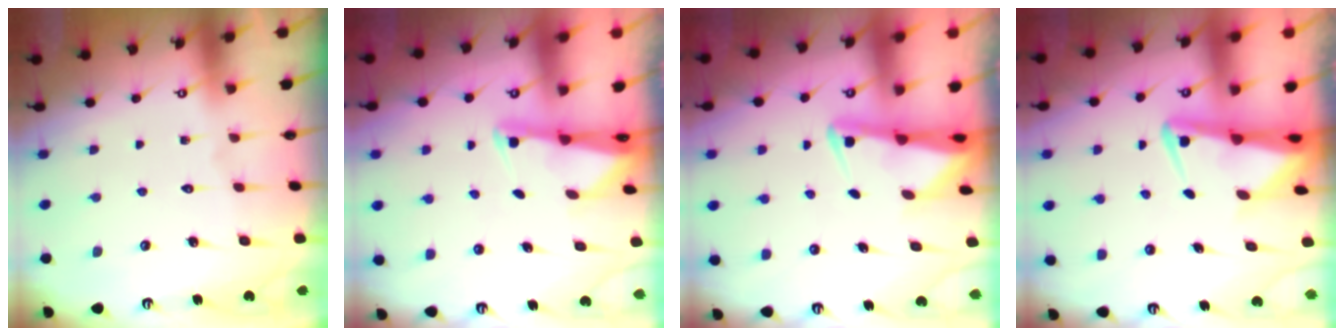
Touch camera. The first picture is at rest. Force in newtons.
{"total": 1.8, "press": 1.8, "slide": 0.4}
{"total": 2.2, "press": 2.1, "slide": 0.4}
{"total": 3.6, "press": 3.5, "slide": 0.7}